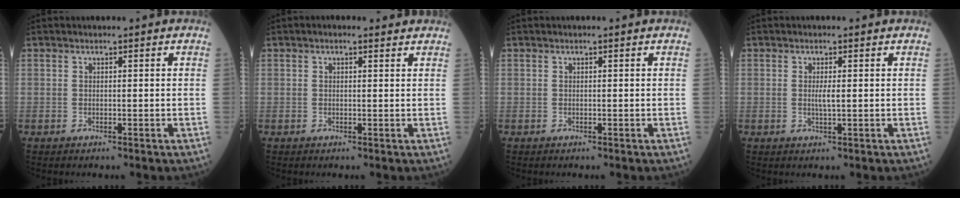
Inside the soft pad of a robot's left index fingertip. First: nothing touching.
{"total": 1.1, "force": [0.7, 0.6, 0.7], "torque": [-0.018, 0.007, 0.007]}
{"total": 0.0}
{"total": 1.5, "force": [-0.1, 0.0, 1.5], "torque": [-0.035, -0.006, -0.002]}